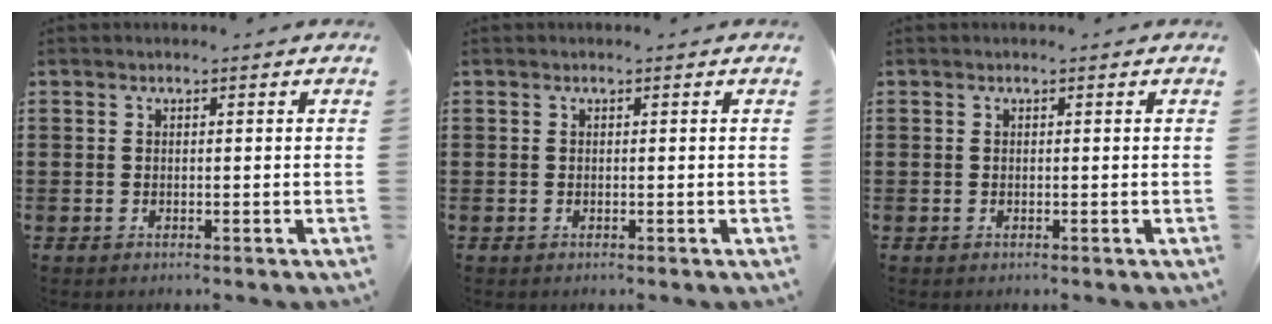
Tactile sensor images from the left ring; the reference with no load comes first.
{"total": 0.0}
{"total": 0.0}